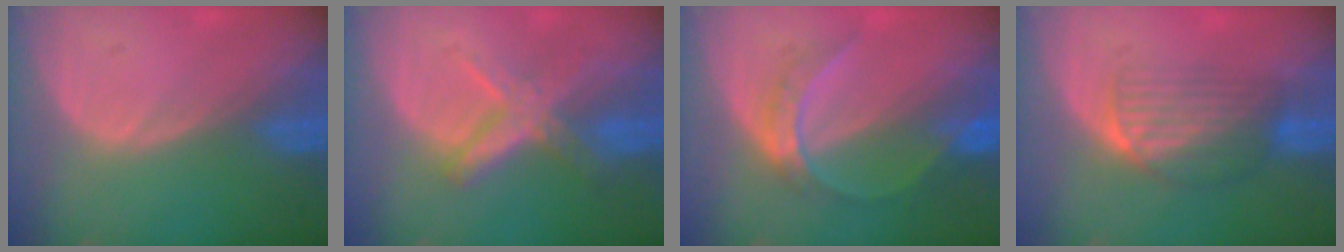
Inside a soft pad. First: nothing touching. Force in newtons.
{"total": 6.7, "press": 5.9, "slide": 3.2}
{"total": 6.5, "press": 5.6, "slide": 3.4}
{"total": 6.7, "press": 5.8, "slide": 3.5}